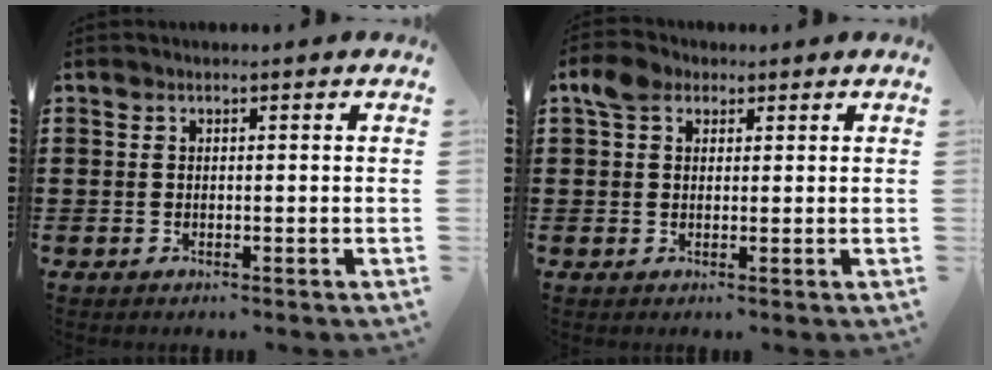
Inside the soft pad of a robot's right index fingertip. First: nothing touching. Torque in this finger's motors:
{"motor_torque": [0.46, 0.06, 0.08, 0.06]}